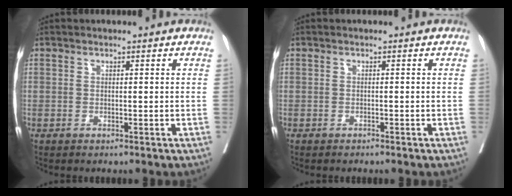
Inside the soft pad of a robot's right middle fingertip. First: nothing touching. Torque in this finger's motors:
{"motor_torque": [0.07, -0.45, -0.17, -0.02]}